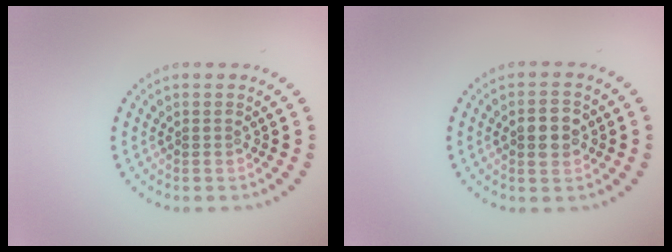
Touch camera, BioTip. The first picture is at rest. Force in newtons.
{"total": 2.8, "press": 2.8, "slide": 0.1}